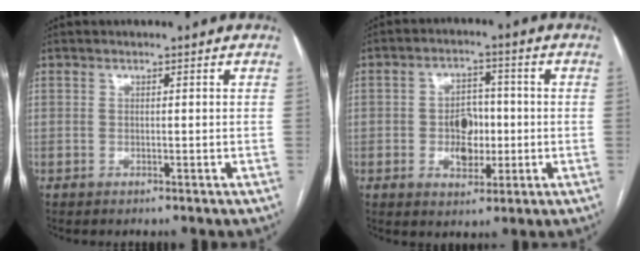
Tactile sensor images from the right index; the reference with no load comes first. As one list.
[{"total": 6.5, "force": [-0.8, 4.3, 4.8], "torque": [-0.087, 0.012, -0.005]}]